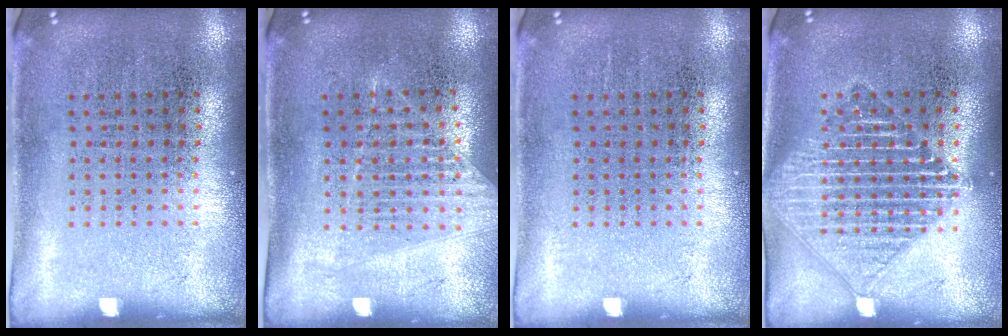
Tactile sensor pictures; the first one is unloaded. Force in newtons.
{"total": 1.2, "press": 1.1, "slide": 0.4}
{"total": 0.0}
{"total": 2.1, "press": 2.1, "slide": 0.3}